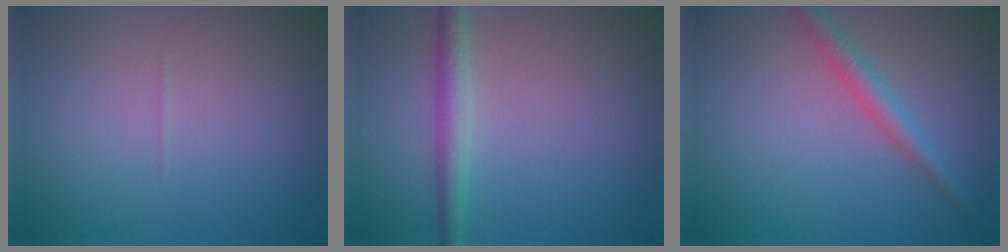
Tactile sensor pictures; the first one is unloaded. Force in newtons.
{"total": 2.7, "press": 2.7, "slide": 0.0}
{"total": 2.6, "press": 2.6, "slide": 0.0}